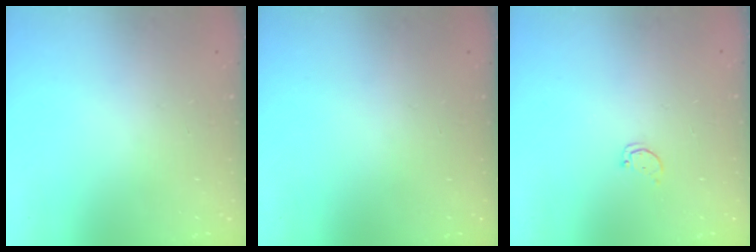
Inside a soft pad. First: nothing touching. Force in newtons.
{"total": 0.0}
{"total": 1.7, "press": 1.7, "slide": 0.2}